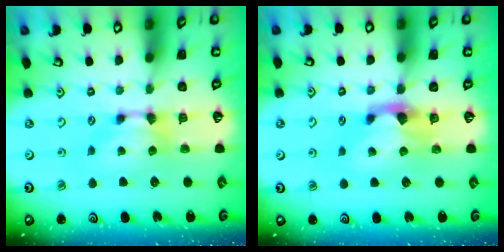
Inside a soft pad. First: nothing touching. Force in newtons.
{"total": 2.2, "press": 1.8, "slide": 1.2}